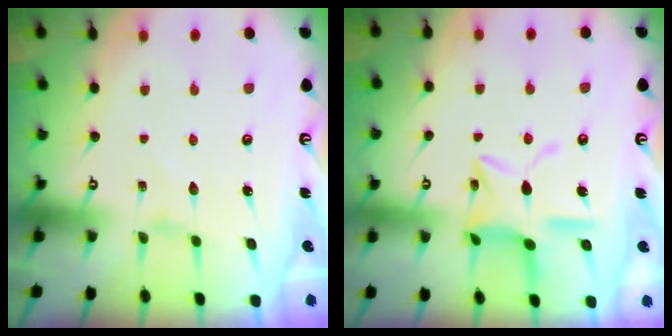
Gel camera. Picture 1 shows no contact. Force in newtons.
{"total": 11.6, "press": 11.6, "slide": 0.7}